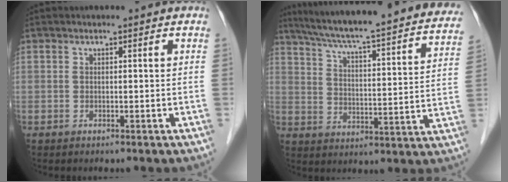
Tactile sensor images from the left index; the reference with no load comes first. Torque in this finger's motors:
{"motor_torque": [0.27, -0.42, 0.34, 0.13]}